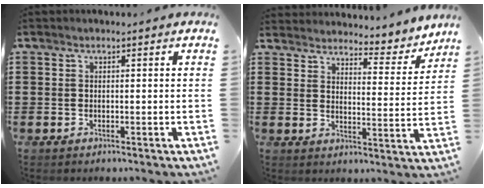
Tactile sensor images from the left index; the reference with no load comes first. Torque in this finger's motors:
{"motor_torque": [1.07, -1.07, 0.44, 0.12]}